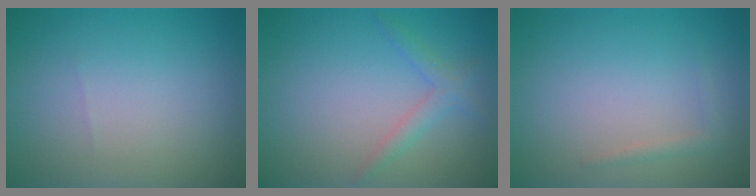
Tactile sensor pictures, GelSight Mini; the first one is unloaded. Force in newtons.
{"total": 1.8, "press": 1.8, "slide": 0.1}
{"total": 0.9, "press": 0.9, "slide": 0.1}